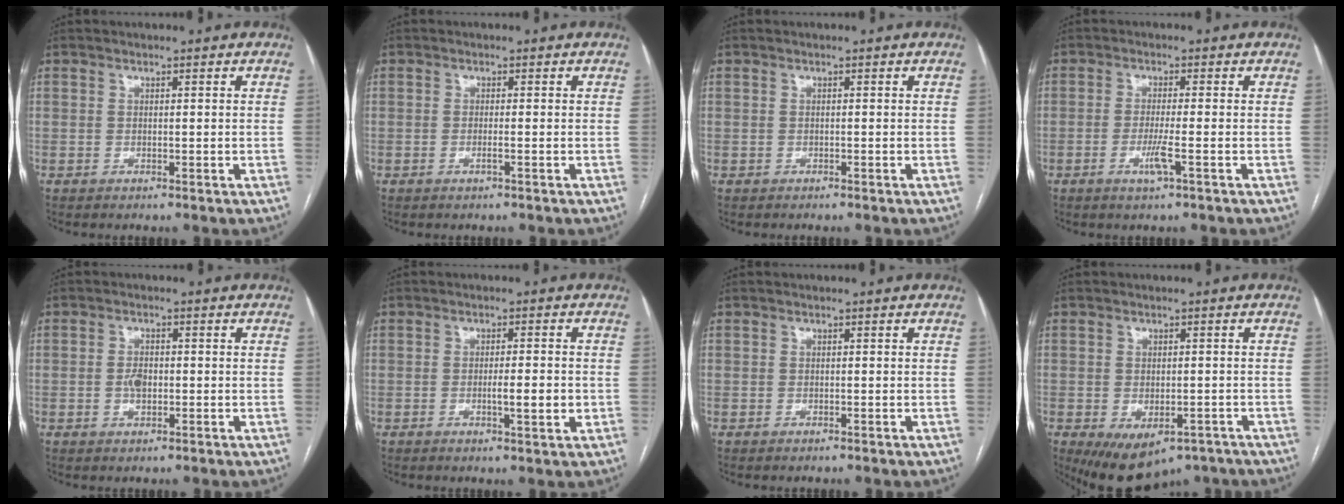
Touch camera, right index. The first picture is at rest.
{"total": 0.9, "force": [-0.5, -0.2, 0.8], "torque": [-0.017, -0.001, -0.008]}
{"total": 0.0}
{"total": 3.5, "force": [-1.5, -0.3, 3.2], "torque": [-0.065, -0.009, -0.030]}
{"total": 2.5, "force": [-0.5, 1.3, 2.0], "torque": [-0.040, 0.001, -0.008]}
{"total": 4.0, "force": [-0.9, 0.4, 3.8], "torque": [-0.063, -0.003, -0.011]}
{"total": 0.0}
{"total": 10.5, "force": [-6.5, 5.7, 6.0], "torque": [-0.098, -0.001, -0.084]}